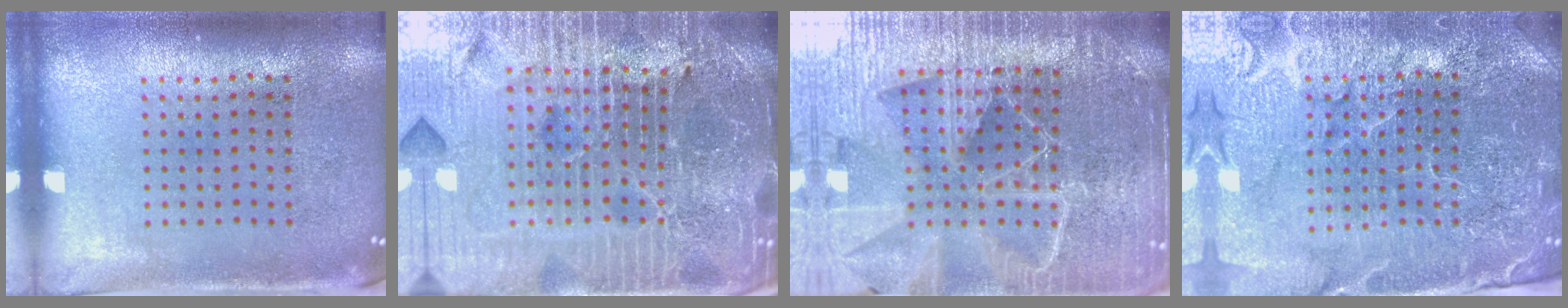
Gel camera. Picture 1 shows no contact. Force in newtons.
{"total": 7.3, "press": 6.4, "slide": 3.7}
{"total": 6.5, "press": 5.6, "slide": 3.4}
{"total": 5.2, "press": 4.8, "slide": 2.0}